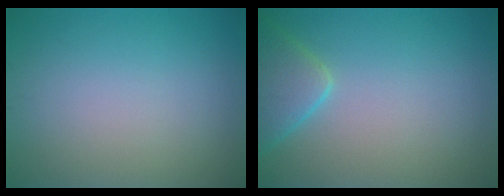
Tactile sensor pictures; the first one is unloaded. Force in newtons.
{"total": 3.7, "press": 3.7, "slide": 0.3}